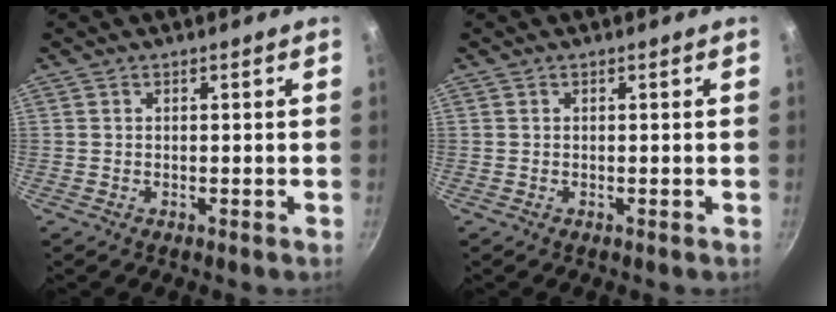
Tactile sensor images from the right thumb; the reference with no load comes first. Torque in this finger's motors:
{"motor_torque": [-0.17, 0.17, 0.00, 0.00, 0.00]}